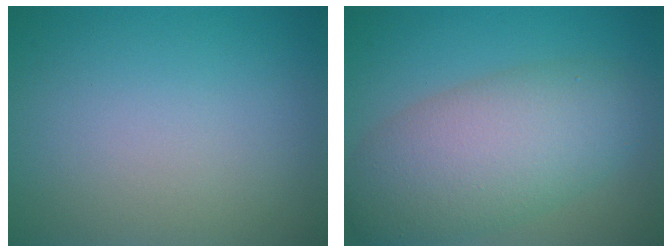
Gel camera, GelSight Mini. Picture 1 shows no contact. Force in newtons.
{"total": 7.9, "press": 7.9, "slide": 0.3}